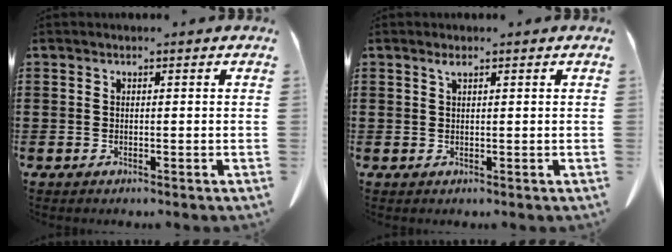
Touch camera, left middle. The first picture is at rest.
{"total": 1.0, "force": [0.7, 0.2, 0.7], "torque": [-0.016, 0.001, 0.012]}